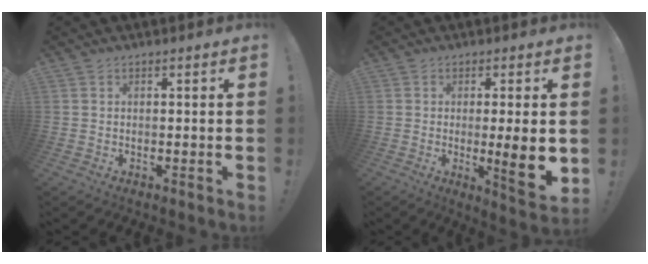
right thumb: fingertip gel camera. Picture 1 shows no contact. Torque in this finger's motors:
{"motor_torque": [0.18, 0.20, 0.44, 0.44, 0.09]}